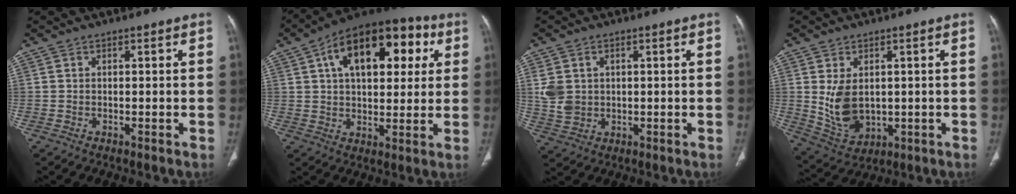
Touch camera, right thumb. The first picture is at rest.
{"total": 21.5, "force": [6.9, 11.9, 16.5], "torque": [-0.211, 0.019, 0.097]}
{"total": 6.1, "force": [1.1, 4.9, 3.5], "torque": [-0.064, -0.004, 0.032]}
{"total": 9.0, "force": [0.7, 6.1, 6.6], "torque": [-0.110, -0.013, 0.036]}